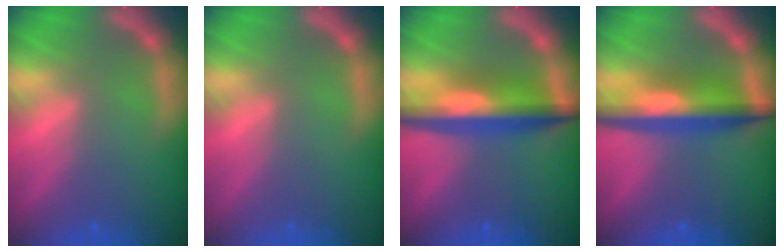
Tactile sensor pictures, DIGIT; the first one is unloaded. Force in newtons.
{"total": 0.0}
{"total": 7.4}
{"total": 7.1}